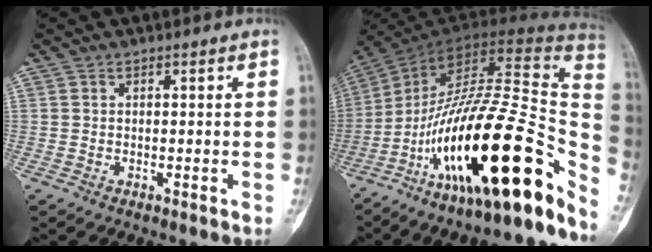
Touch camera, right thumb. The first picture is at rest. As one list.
[{"total": 34.2, "force": [-15.1, 10.4, 28.9], "torque": [-0.378, 0.080, -0.239]}]